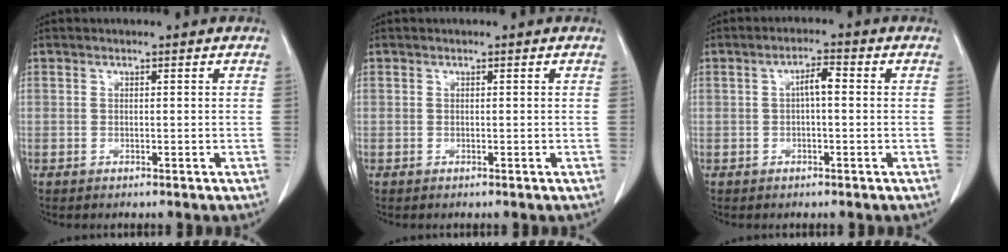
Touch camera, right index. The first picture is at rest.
{"total": 0.0}
{"total": 2.9, "force": [0.1, 0.7, 2.8], "torque": [-0.048, 0.008, 0.001]}